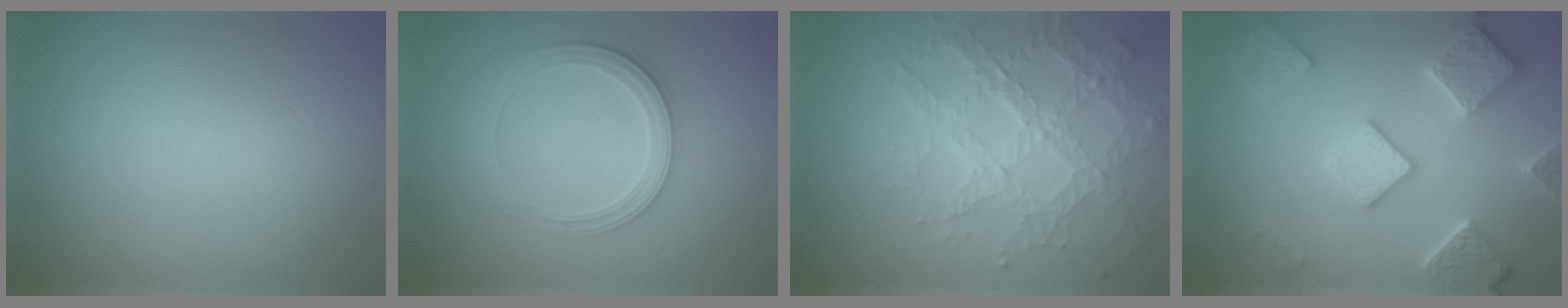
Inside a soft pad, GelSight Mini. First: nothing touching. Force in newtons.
{"total": 2.8, "press": 2.6, "slide": 1.1}
{"total": 7.0, "press": 5.1, "slide": 4.8}
{"total": 5.1, "press": 4.9, "slide": 1.2}